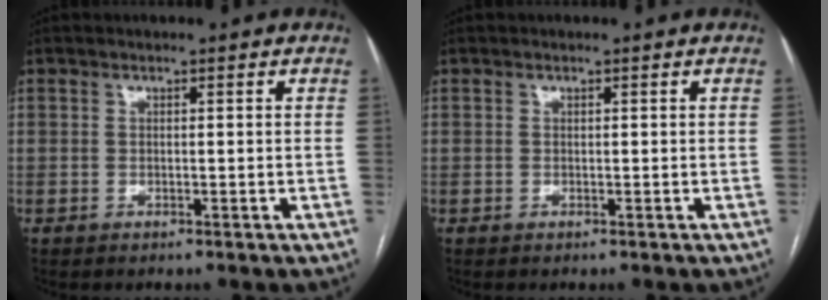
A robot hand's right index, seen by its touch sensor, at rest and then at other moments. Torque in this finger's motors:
{"motor_torque": [-0.22, 0.11, -0.02, 0.00]}